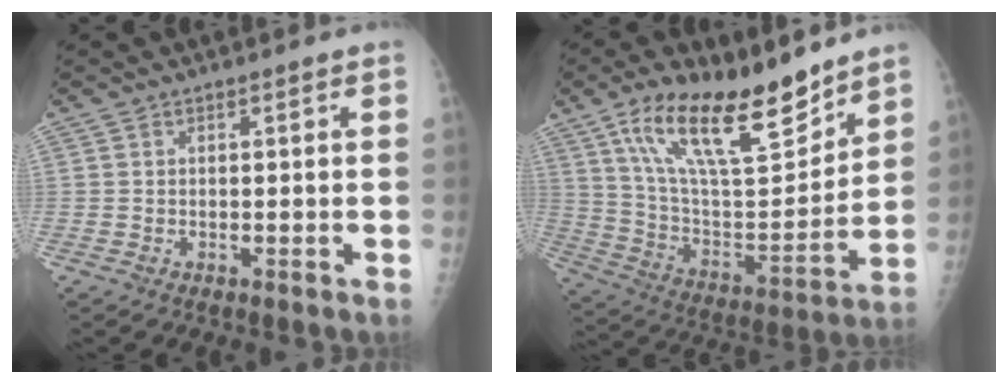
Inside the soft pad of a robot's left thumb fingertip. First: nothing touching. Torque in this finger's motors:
{"motor_torque": [1.50, 1.49, 1.39, -1.38, 0.19]}